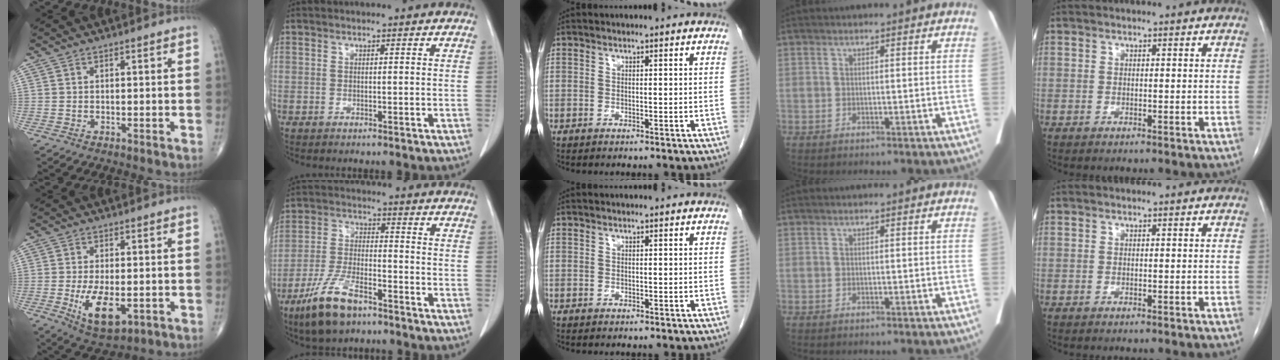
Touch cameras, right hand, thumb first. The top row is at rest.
{"thumb": {"total": 9.7, "force": [-2.3, 4.8, 8.2], "torque": [-0.136, -0.014, -0.027]}, "index": {"total": 10.1, "force": [-6.9, 3.1, 6.7], "torque": [-0.145, -0.015, -0.131]}}